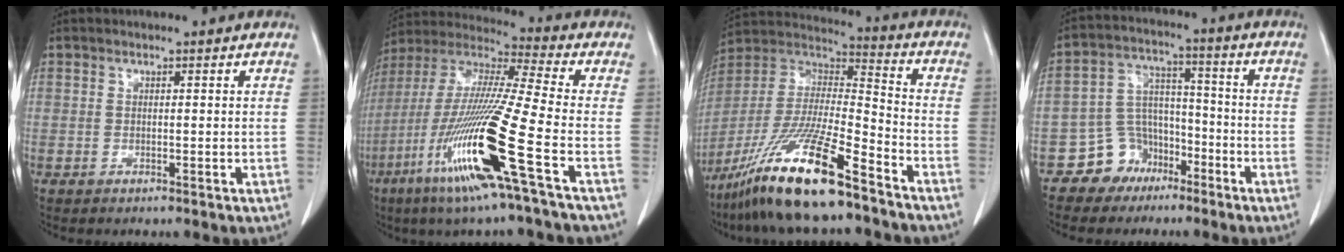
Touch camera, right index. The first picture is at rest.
{"total": 20.3, "force": [-8.0, -0.8, 18.6], "torque": [-0.405, -0.041, -0.165]}
{"total": 18.8, "force": [-13.2, 1.4, 13.3], "torque": [-0.290, -0.035, -0.250]}
{"total": 7.8, "force": [-5.0, 5.9, 1.3], "torque": [-0.024, 0.027, -0.082]}